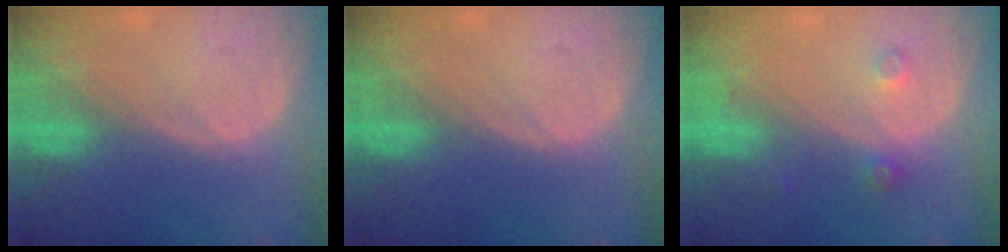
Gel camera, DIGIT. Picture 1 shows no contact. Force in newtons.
{"total": 0.0}
{"total": 2.5, "press": 2.1, "slide": 1.3}